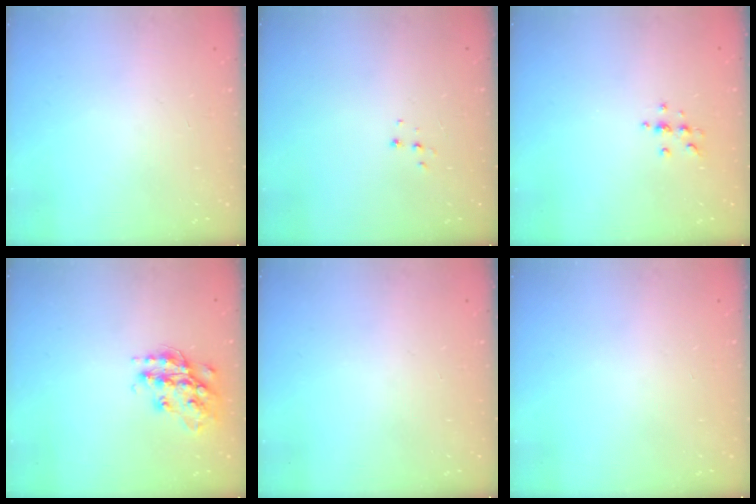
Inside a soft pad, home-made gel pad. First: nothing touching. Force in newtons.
{"total": 4.3, "press": 4.3, "slide": 0.4}
{"total": 6.1, "press": 6.1, "slide": 0.6}
{"total": 15.9, "press": 15.9, "slide": 1.0}
{"total": 0.0}
{"total": 0.0}